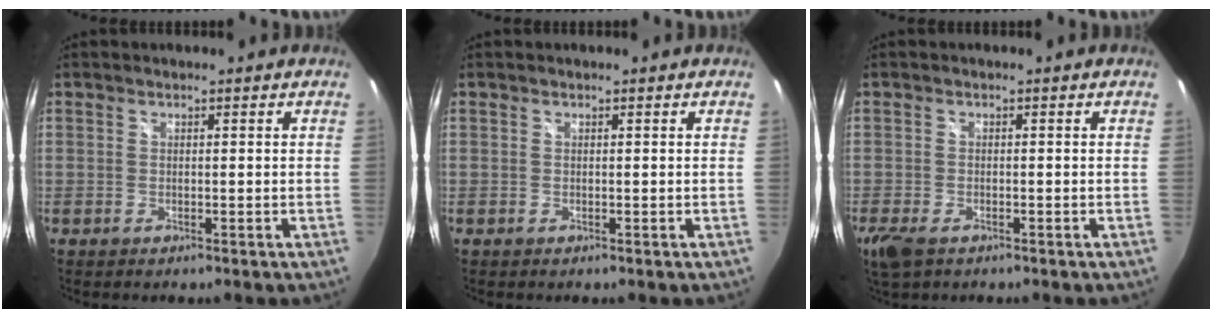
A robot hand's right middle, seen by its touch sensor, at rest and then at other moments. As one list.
[{"total": 0.0}, {"total": 4.8, "force": [-3.1, 2.3, 2.9], "torque": [-0.072, -0.018, -0.058]}]